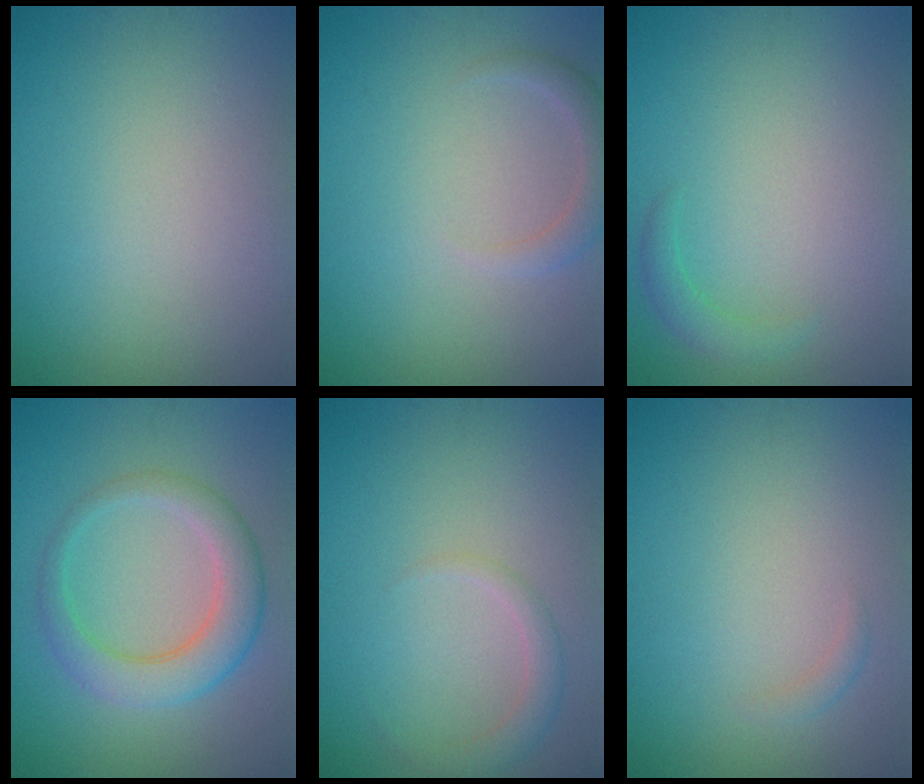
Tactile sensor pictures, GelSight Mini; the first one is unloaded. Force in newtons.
{"total": 2.0, "press": 2.0, "slide": 0.3}
{"total": 1.4, "press": 1.4, "slide": 0.0}
{"total": 4.8, "press": 4.8, "slide": 0.1}
{"total": 1.8, "press": 1.8, "slide": 0.1}
{"total": 0.8, "press": 0.8, "slide": 0.0}